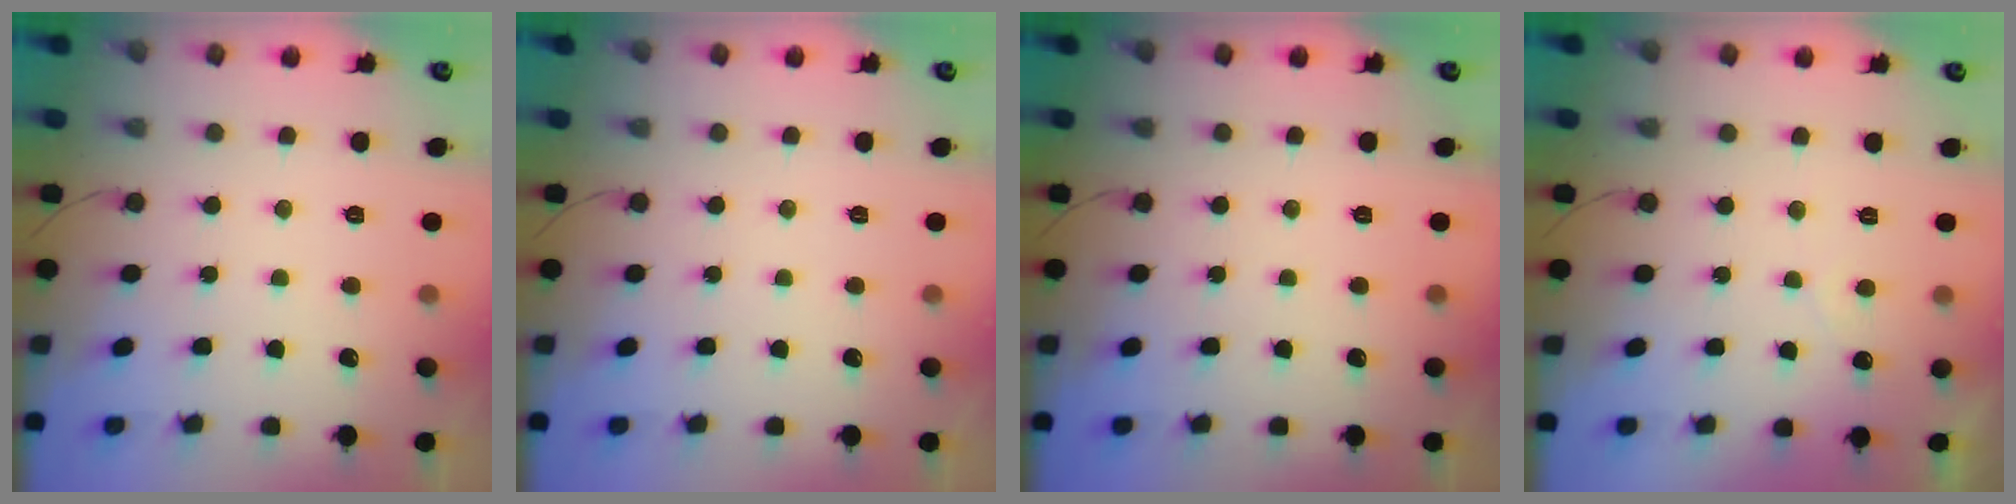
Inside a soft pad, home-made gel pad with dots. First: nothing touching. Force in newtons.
{"total": 0.0}
{"total": 0.0}
{"total": 2.3, "press": 2.3, "slide": 0.1}